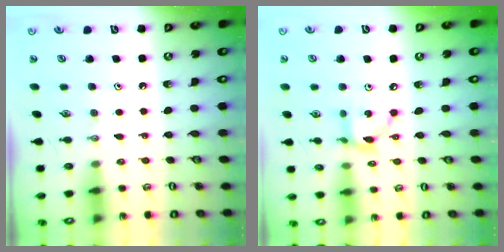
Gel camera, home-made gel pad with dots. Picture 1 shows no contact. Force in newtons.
{"total": 6.3, "press": 6.3, "slide": 0.2}